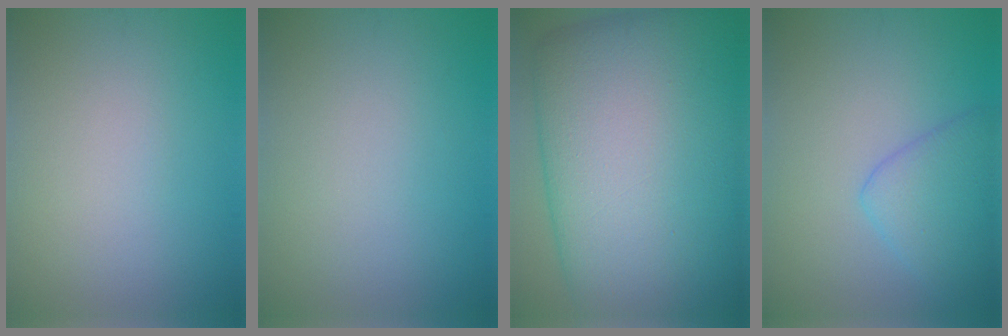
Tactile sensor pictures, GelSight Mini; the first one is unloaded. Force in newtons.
{"total": 0.0}
{"total": 21.9, "press": 21.8, "slide": 0.9}
{"total": 3.7, "press": 3.7, "slide": 0.2}